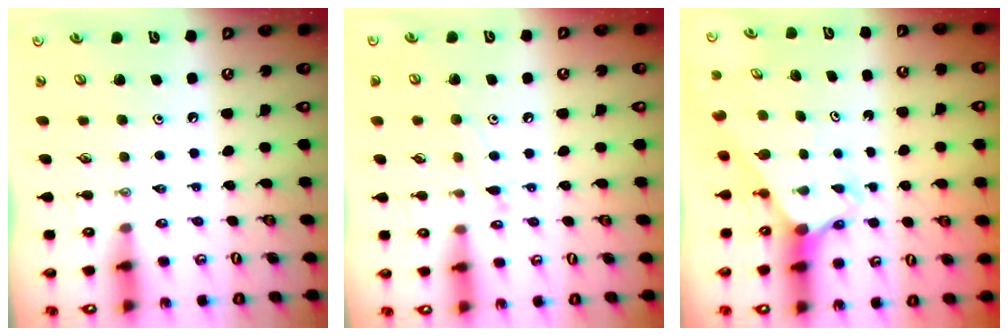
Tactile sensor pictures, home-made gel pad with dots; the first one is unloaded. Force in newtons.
{"total": 8.4, "press": 8.4, "slide": 0.6}
{"total": 2.7, "press": 2.7, "slide": 0.0}